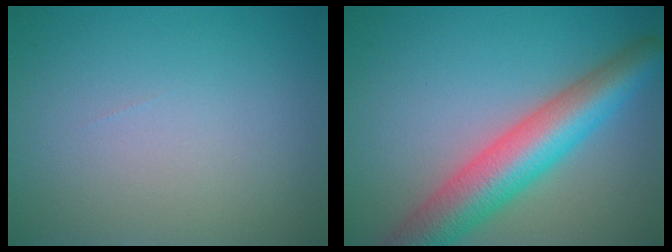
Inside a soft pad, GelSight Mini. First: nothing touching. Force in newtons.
{"total": 8.1, "press": 8.1, "slide": 0.4}